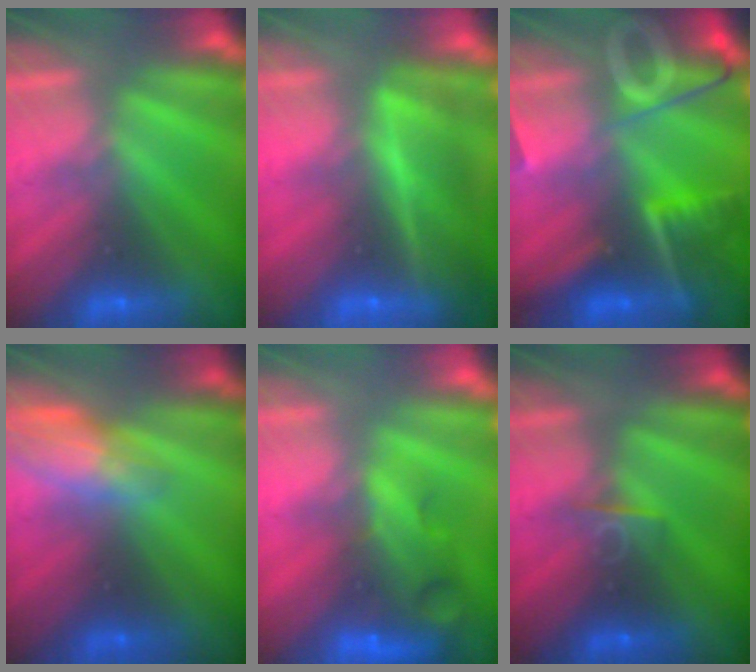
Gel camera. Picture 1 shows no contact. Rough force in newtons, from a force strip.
{"total": 7.8}
{"total": 8.9}
{"total": 2.7}
{"total": 10.2}
{"total": 2.6}